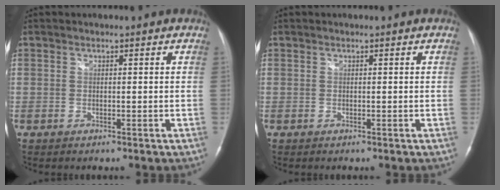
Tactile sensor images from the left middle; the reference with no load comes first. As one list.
[{"total": 0.0}]